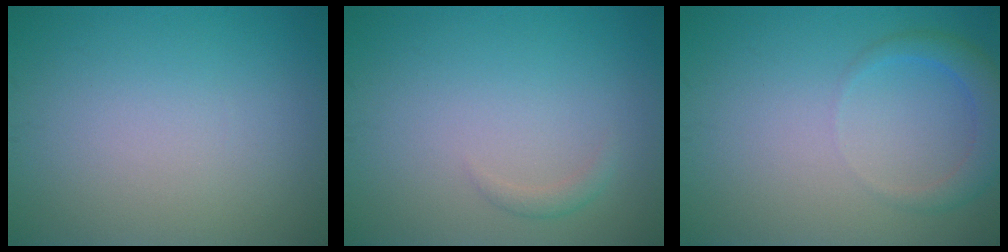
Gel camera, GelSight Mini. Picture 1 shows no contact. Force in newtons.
{"total": 0.9, "press": 0.9, "slide": 0.1}
{"total": 2.7, "press": 2.6, "slide": 0.3}